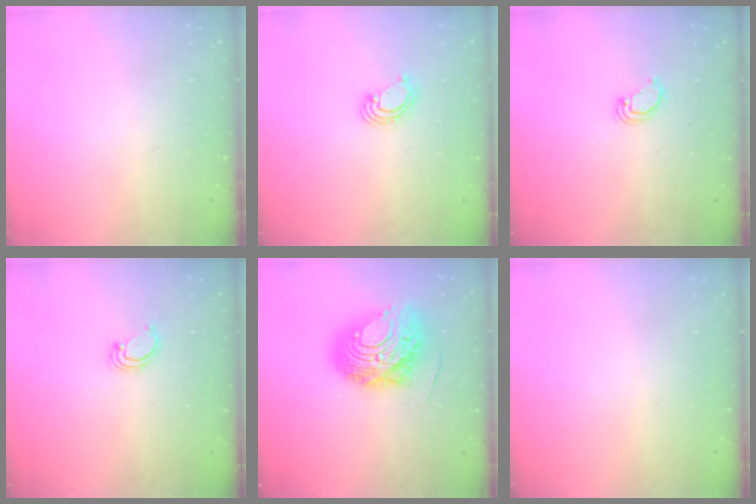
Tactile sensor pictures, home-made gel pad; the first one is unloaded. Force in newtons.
{"total": 3.8, "press": 3.8, "slide": 0.2}
{"total": 3.3, "press": 3.3, "slide": 0.2}
{"total": 2.5, "press": 2.5, "slide": 0.3}
{"total": 14.1, "press": 14.0, "slide": 1.3}
{"total": 0.0}